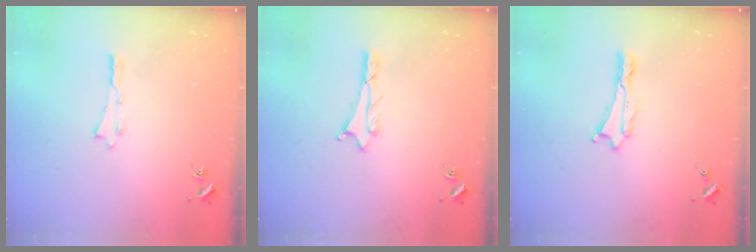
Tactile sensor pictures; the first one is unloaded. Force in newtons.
{"total": 0.7, "press": 0.7, "slide": 0.2}
{"total": 0.0}